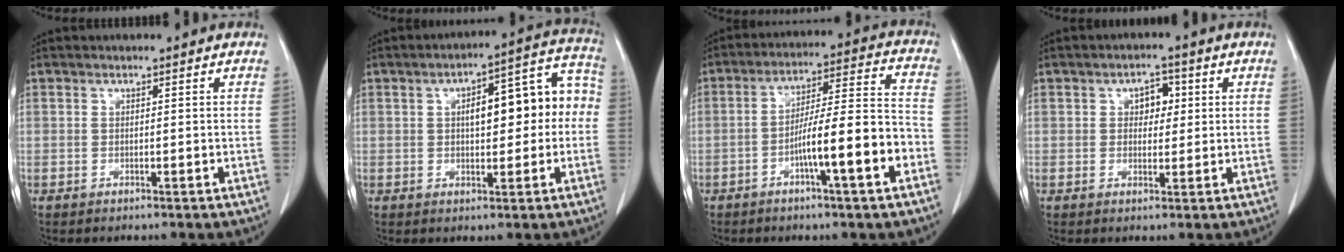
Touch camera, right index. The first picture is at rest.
{"total": 11.8, "force": [0.7, 4.4, 10.9], "torque": [-0.137, 0.051, 0.014]}
{"total": 12.0, "force": [-4.6, 0.5, 11.0], "torque": [-0.177, 0.016, -0.070]}
{"total": 3.5, "force": [0.9, 2.2, 2.5], "torque": [-0.033, 0.009, 0.014]}